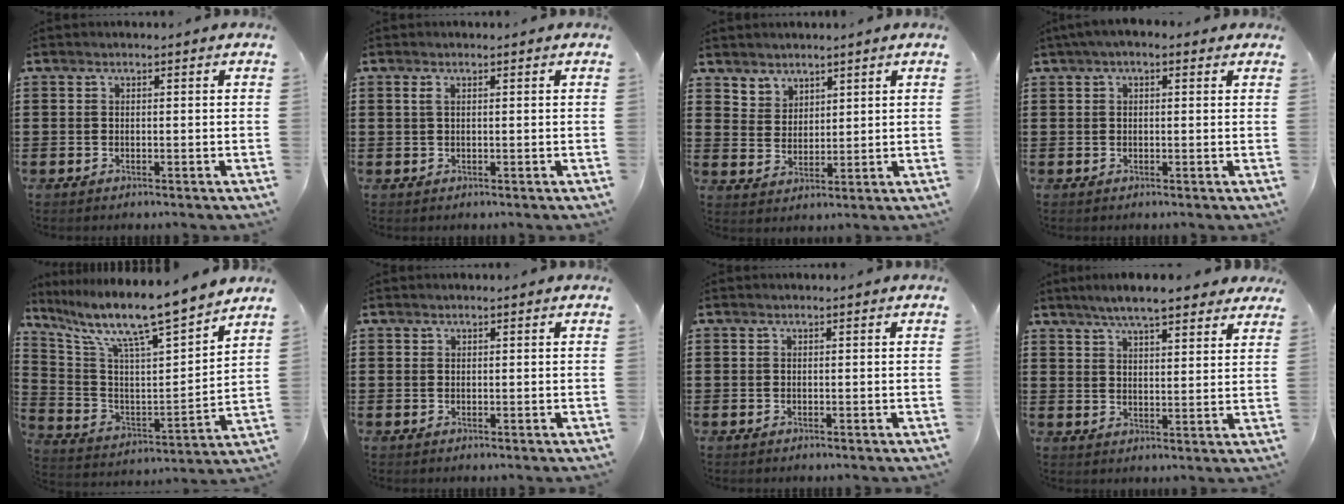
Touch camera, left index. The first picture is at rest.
{"total": 1.0, "force": [0.4, 0.2, 0.9], "torque": [-0.019, 0.003, 0.007]}
{"total": 3.7, "force": [3.0, 2.1, -0.4], "torque": [-0.008, -0.002, 0.057]}
{"total": 1.9, "force": [0.6, 0.9, 1.6], "torque": [-0.032, 0.007, 0.009]}
{"total": 10.7, "force": [9.3, 0.5, 5.3], "torque": [-0.127, -0.076, 0.146]}
{"total": 0.0}
{"total": 0.0}
{"total": 6.3, "force": [5.5, 0.7, 2.9], "torque": [-0.074, -0.010, 0.099]}